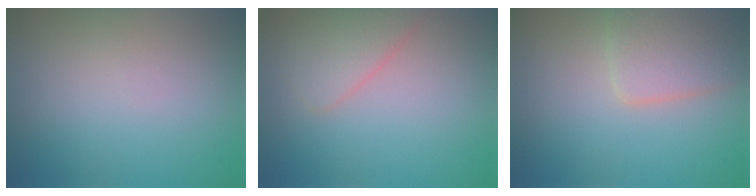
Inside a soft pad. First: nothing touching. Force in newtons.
{"total": 2.6, "press": 2.6, "slide": 0.1}
{"total": 3.8, "press": 3.8, "slide": 0.1}